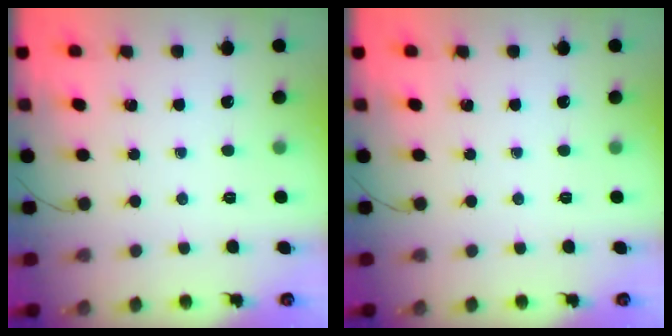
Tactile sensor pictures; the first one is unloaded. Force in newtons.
{"total": 0.0}